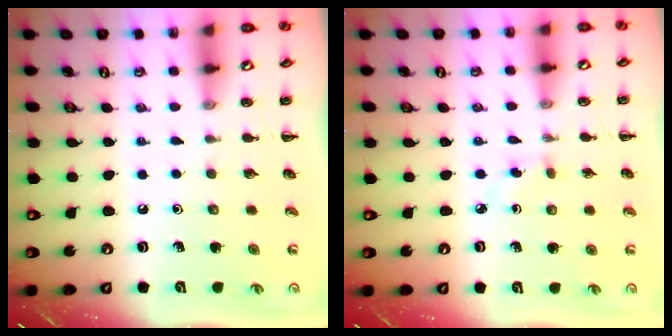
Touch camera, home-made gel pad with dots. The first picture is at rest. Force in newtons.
{"total": 3.0, "press": 2.8, "slide": 1.1}